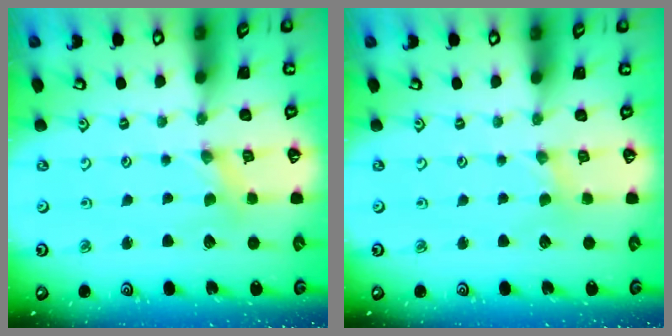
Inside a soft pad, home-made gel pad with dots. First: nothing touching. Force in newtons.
{"total": 0.7, "press": 0.7, "slide": 0.1}